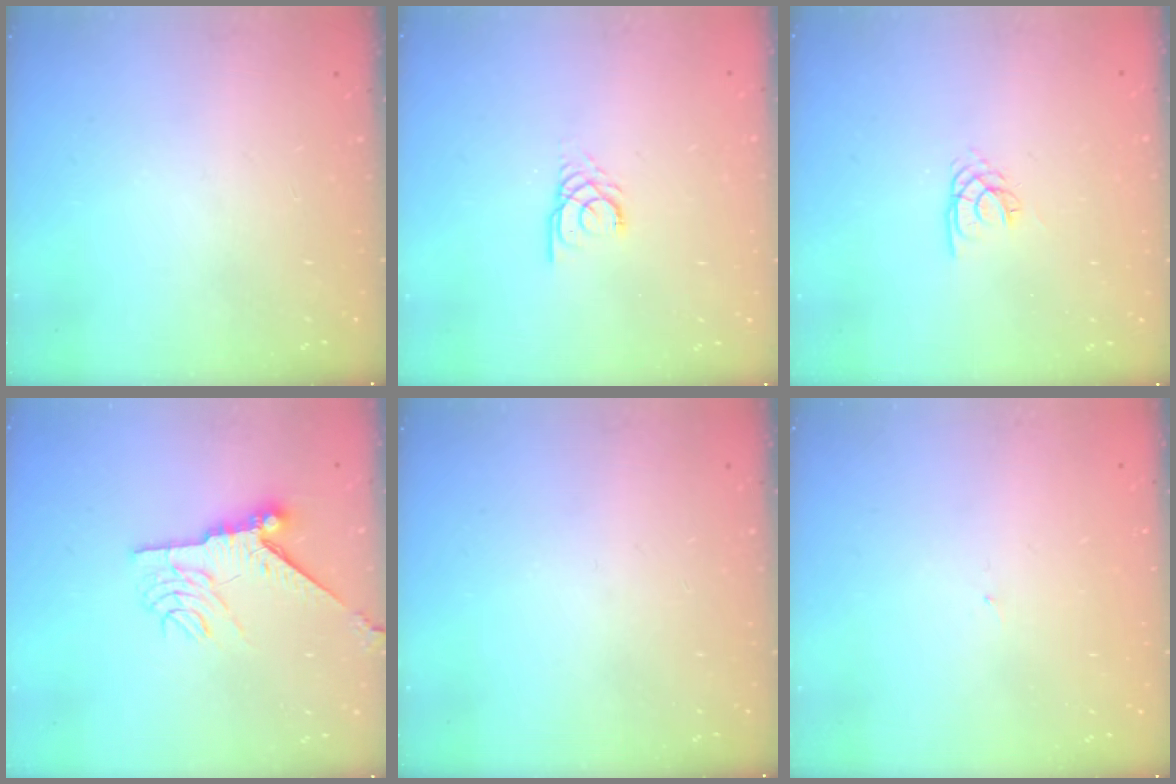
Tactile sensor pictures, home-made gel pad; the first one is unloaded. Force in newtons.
{"total": 2.9, "press": 2.9, "slide": 0.3}
{"total": 2.2, "press": 2.2, "slide": 0.3}
{"total": 9.4, "press": 9.4, "slide": 0.5}
{"total": 0.0}
{"total": 0.8, "press": 0.8, "slide": 0.1}